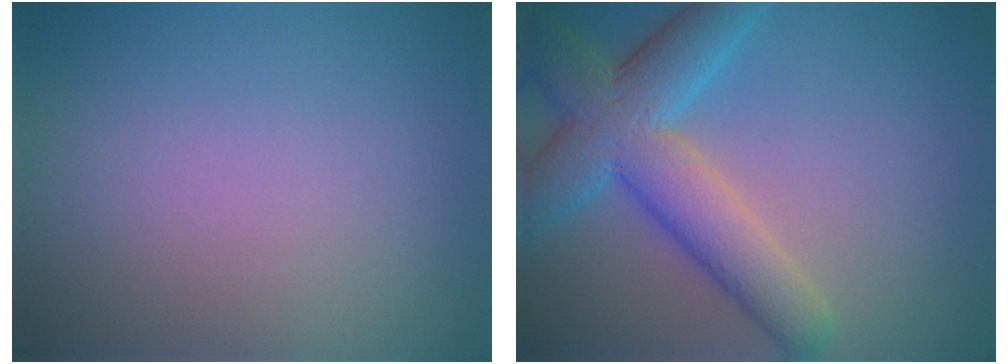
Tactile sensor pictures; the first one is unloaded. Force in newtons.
{"total": 7.6, "press": 7.6, "slide": 0.3}